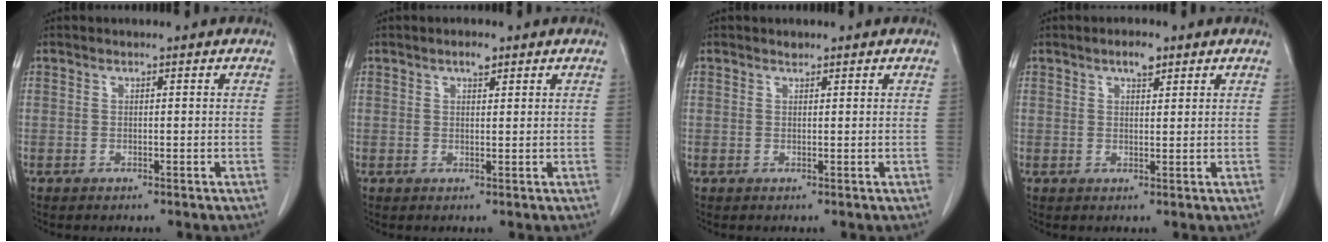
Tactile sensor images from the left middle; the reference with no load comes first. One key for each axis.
{"total": 1.7, "fx": 1.1, "fy": 0.6, "fz": 1.1, "tx": -0.019, "ty": 0.002, "tz": 0.017}
{"total": 0.6, "fx": 0.5, "fy": 0.2, "fz": 0.1, "tx": -0.009, "ty": -0.002, "tz": 0.008}
{"total": 2.4, "fx": 1.6, "fy": 0.8, "fz": 1.6, "tx": -0.030, "ty": 0.001, "tz": 0.027}